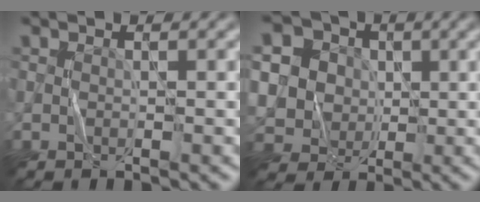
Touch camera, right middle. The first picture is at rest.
{"total": 9.2, "force": [1.8, 8.1, 3.9], "torque": [-0.109, 0.024, 0.018]}